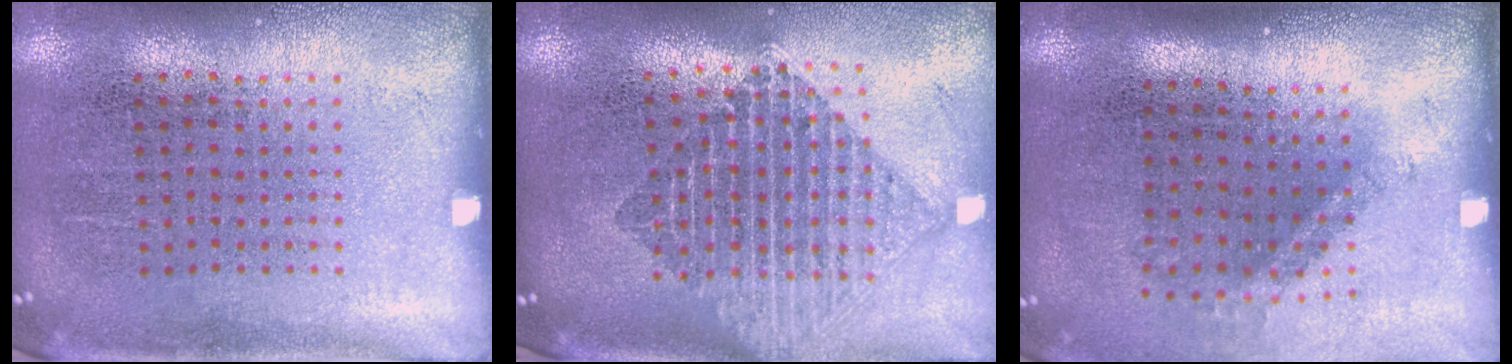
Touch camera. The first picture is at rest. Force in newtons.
{"total": 2.1, "press": 1.7, "slide": 1.3}
{"total": 1.3, "press": 0.9, "slide": 0.9}